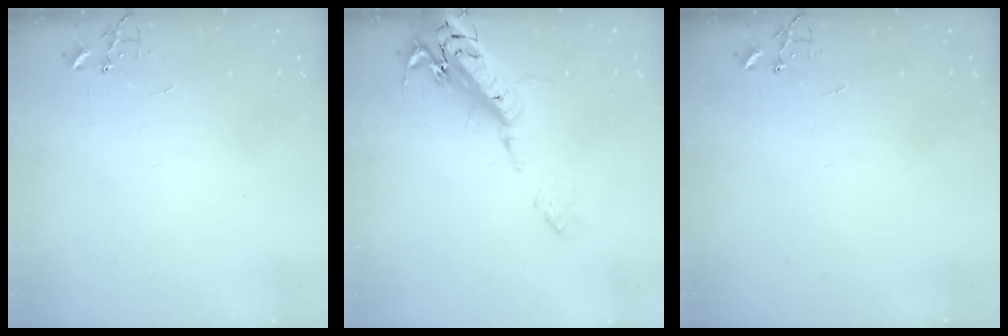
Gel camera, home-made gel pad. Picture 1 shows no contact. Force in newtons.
{"total": 22.4, "press": 22.0, "slide": 4.3}
{"total": 0.0}